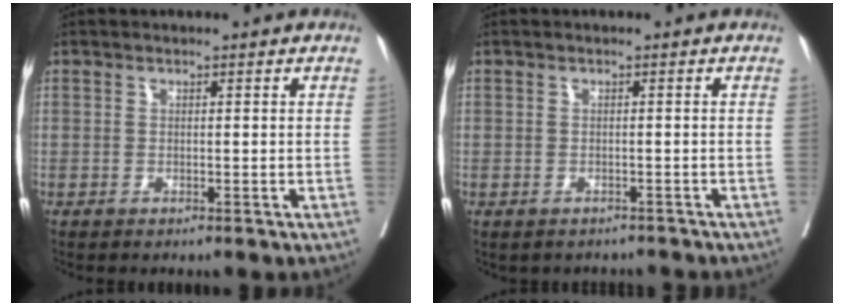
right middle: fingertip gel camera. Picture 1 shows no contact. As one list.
[{"total": 2.1, "force": [-1.8, 1.0, 0.1], "torque": [0.002, 0.004, -0.024]}]